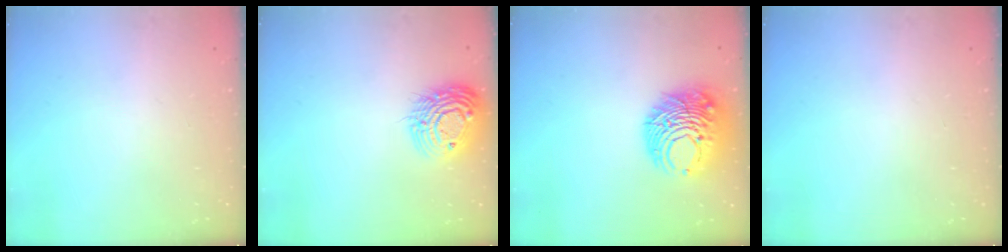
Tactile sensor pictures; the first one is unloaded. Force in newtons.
{"total": 15.6, "press": 15.5, "slide": 1.4}
{"total": 14.3, "press": 14.2, "slide": 0.5}
{"total": 0.0}